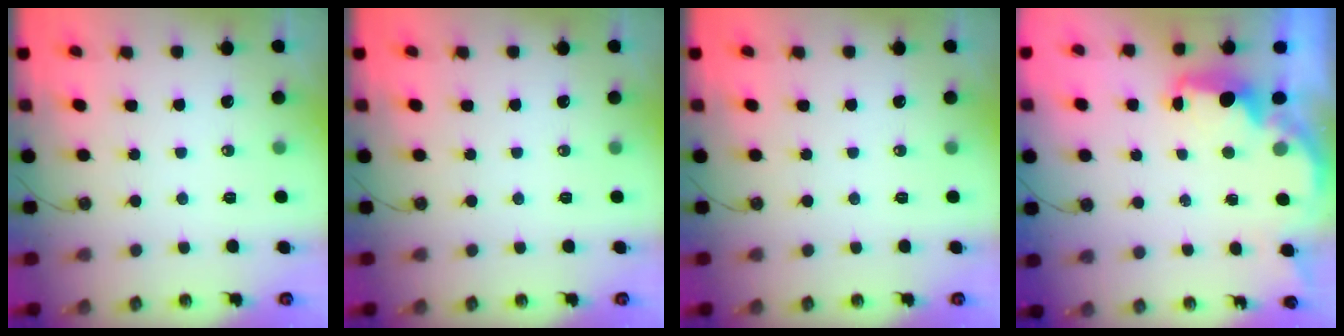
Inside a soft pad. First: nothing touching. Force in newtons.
{"total": 0.0}
{"total": 0.0}
{"total": 2.6, "press": 2.5, "slide": 0.8}